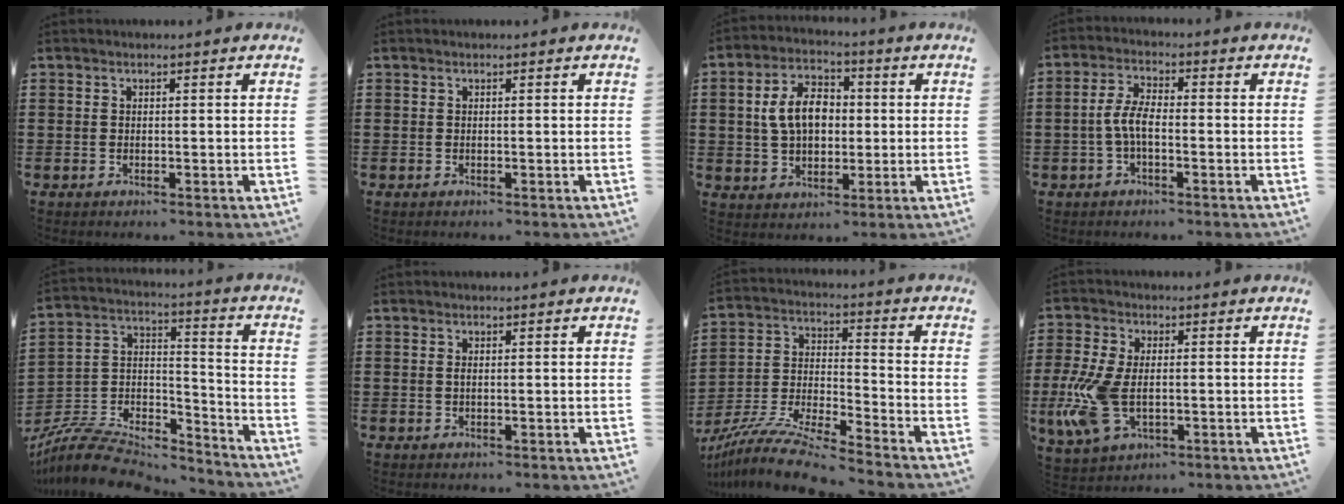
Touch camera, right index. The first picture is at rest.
{"total": 0.0}
{"total": 8.3, "force": [0.7, 5.3, 6.3], "torque": [-0.136, 0.014, 0.005]}
{"total": 4.8, "force": [-1.1, 1.9, 4.3], "torque": [-0.104, -0.002, -0.028]}
{"total": 7.9, "force": [-7.3, 2.5, 1.6], "torque": [-0.045, 0.000, -0.145]}
{"total": 0.7, "force": [0.0, 0.3, 0.6], "torque": [-0.014, 0.000, 0.000]}
{"total": 9.9, "force": [-9.3, -0.5, 3.2], "torque": [-0.074, -0.002, -0.191]}
{"total": 9.5, "force": [-1.6, 5.2, 7.8], "torque": [-0.193, -0.009, -0.032]}